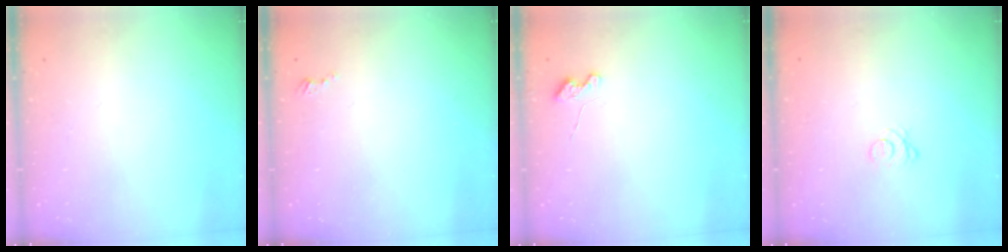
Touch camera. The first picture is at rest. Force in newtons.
{"total": 2.5, "press": 2.5, "slide": 0.3}
{"total": 3.6, "press": 3.6, "slide": 0.5}
{"total": 3.1, "press": 3.1, "slide": 0.3}